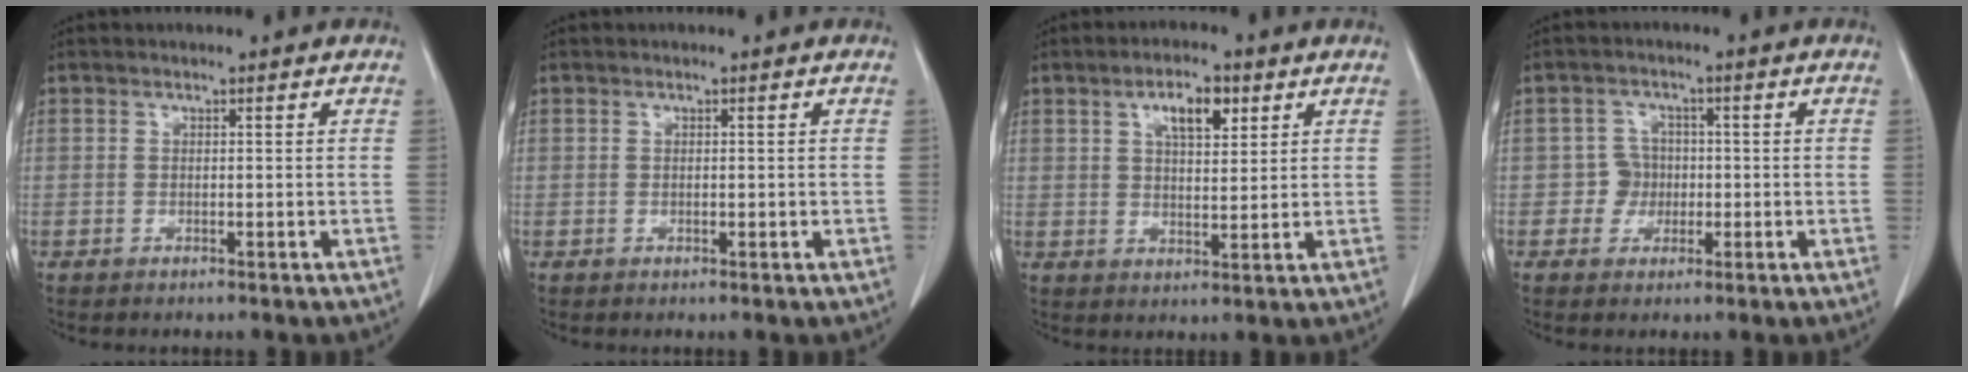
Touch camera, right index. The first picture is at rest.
{"total": 0.9, "force": [-0.1, 0.5, 0.8], "torque": [-0.020, 0.000, 0.001]}
{"total": 6.9, "force": [3.1, 2.9, 5.3], "torque": [-0.094, 0.007, 0.055]}
{"total": 3.7, "force": [-0.5, 3.6, 0.6], "torque": [-0.003, 0.016, -0.005]}